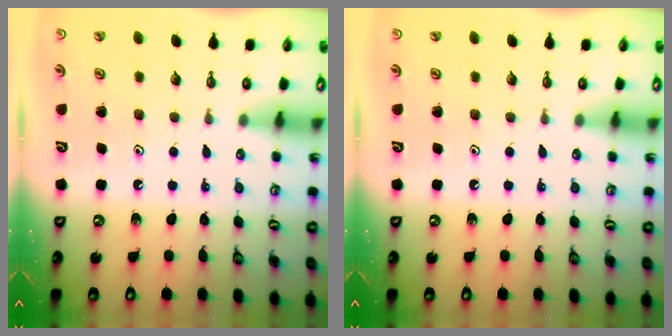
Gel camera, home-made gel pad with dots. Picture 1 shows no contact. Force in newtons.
{"total": 0.0}